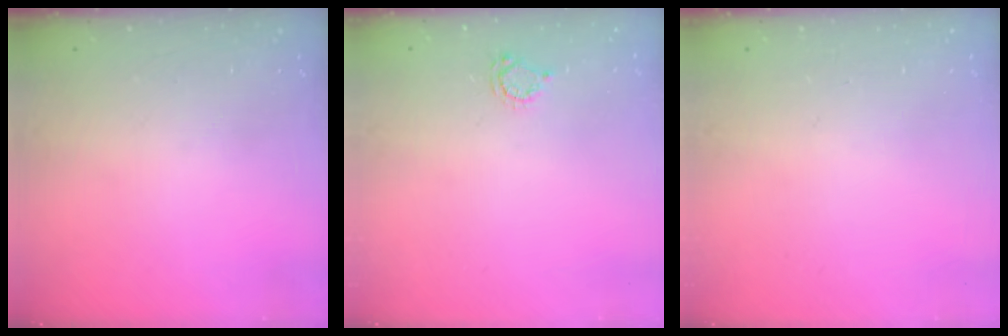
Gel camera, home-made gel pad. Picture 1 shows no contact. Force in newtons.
{"total": 4.2, "press": 4.2, "slide": 0.4}
{"total": 0.0}